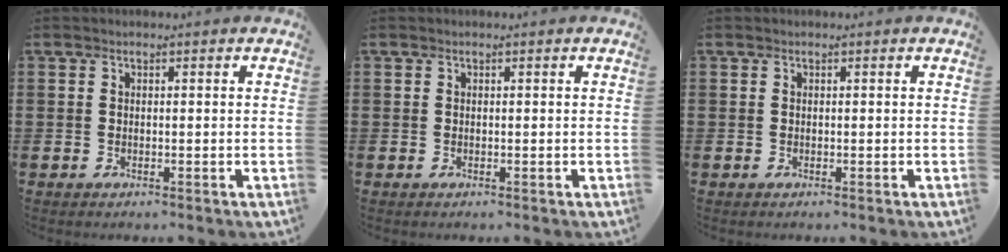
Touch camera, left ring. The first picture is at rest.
{"total": 0.0}
{"total": 0.0}